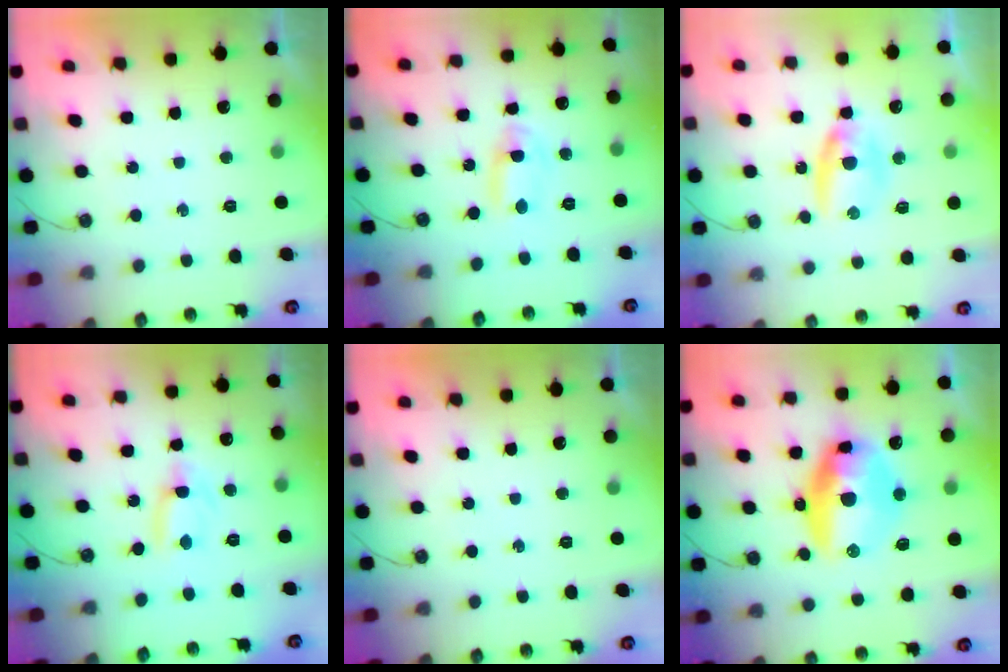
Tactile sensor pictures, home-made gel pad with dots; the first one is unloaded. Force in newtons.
{"total": 2.1, "press": 1.7, "slide": 1.2}
{"total": 6.5, "press": 6.4, "slide": 0.9}
{"total": 1.7, "press": 1.7, "slide": 0.1}
{"total": 0.0}
{"total": 14.4, "press": 14.4, "slide": 1.1}